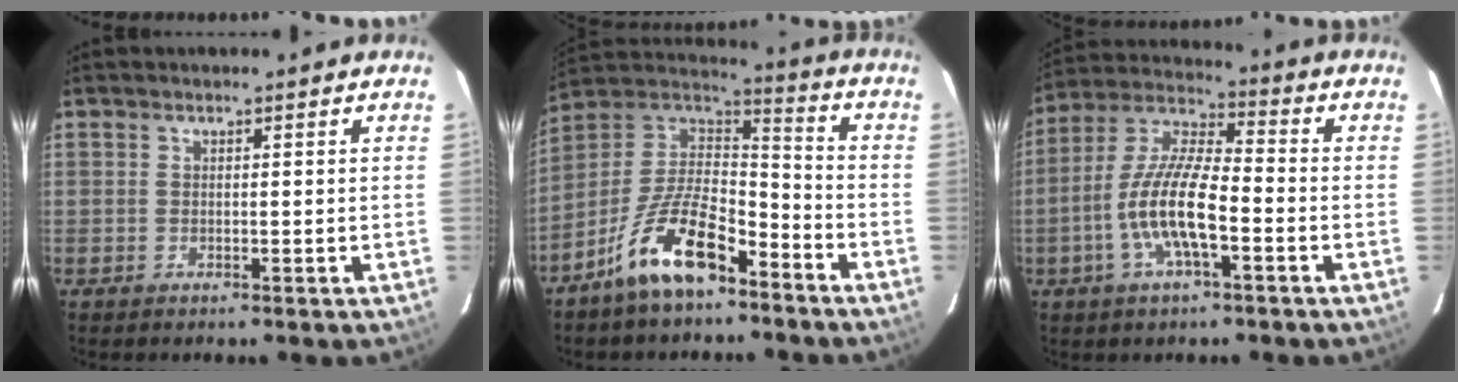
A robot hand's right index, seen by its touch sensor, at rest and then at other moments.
{"total": 15.7, "force": [-9.8, 6.2, 10.6], "torque": [-0.210, 0.008, -0.179]}
{"total": 12.5, "force": [-4.2, 3.3, 11.3], "torque": [-0.236, 0.001, -0.083]}